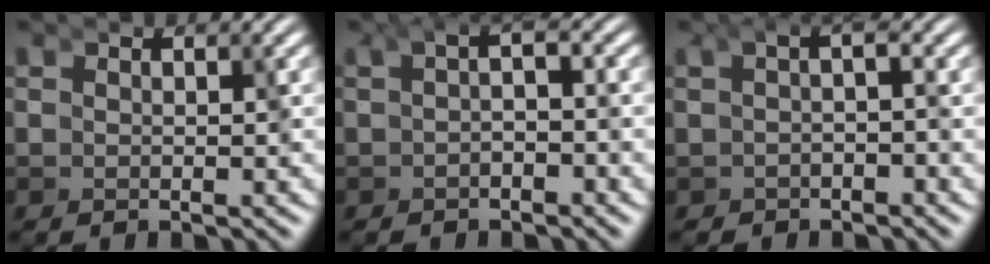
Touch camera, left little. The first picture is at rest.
{"total": 2.0, "force": [-0.4, 1.1, 1.6], "torque": [-0.020, 0.002, -0.013]}
{"total": 2.2, "force": [-0.7, 1.5, 1.4], "torque": [-0.024, -0.009, -0.013]}